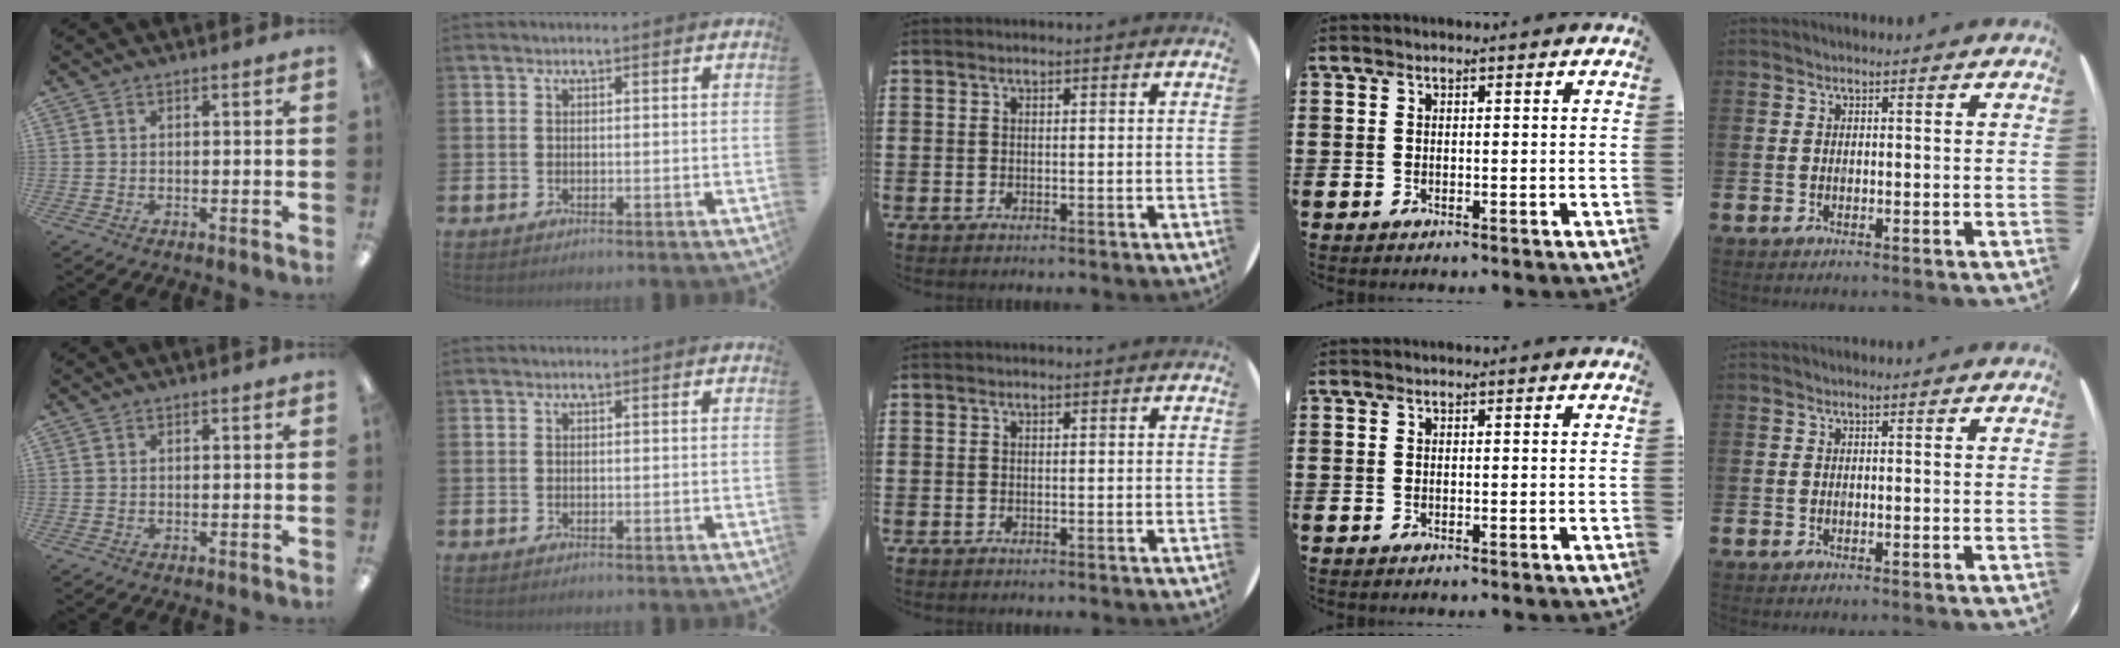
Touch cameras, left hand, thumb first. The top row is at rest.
{}